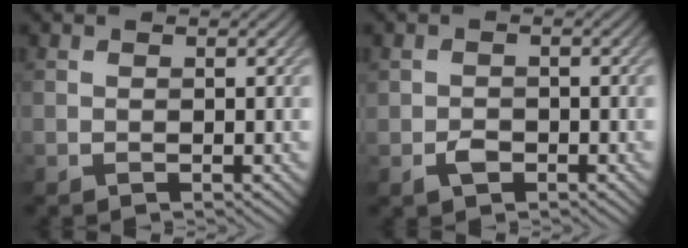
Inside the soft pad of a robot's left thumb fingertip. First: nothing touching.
{"total": 1.8, "force": [-1.0, 1.2, 0.9], "torque": [-0.017, -0.002, -0.020]}